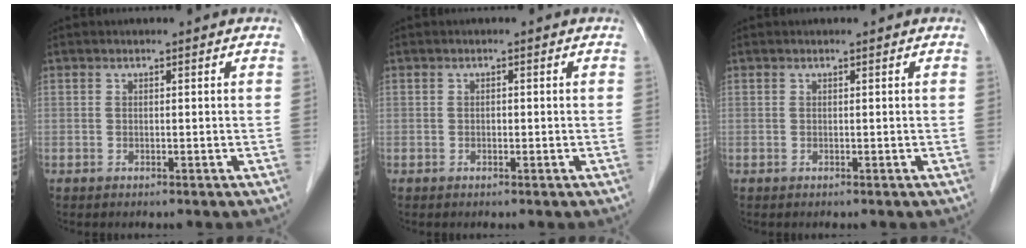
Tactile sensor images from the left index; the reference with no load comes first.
{"total": 0.5, "force": [-0.1, 0.4, 0.4], "torque": [-0.006, 0.003, -0.004]}
{"total": 0.0}